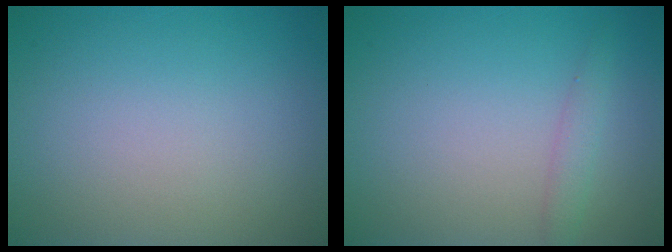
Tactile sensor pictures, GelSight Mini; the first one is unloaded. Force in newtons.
{"total": 1.4, "press": 1.4, "slide": 0.1}